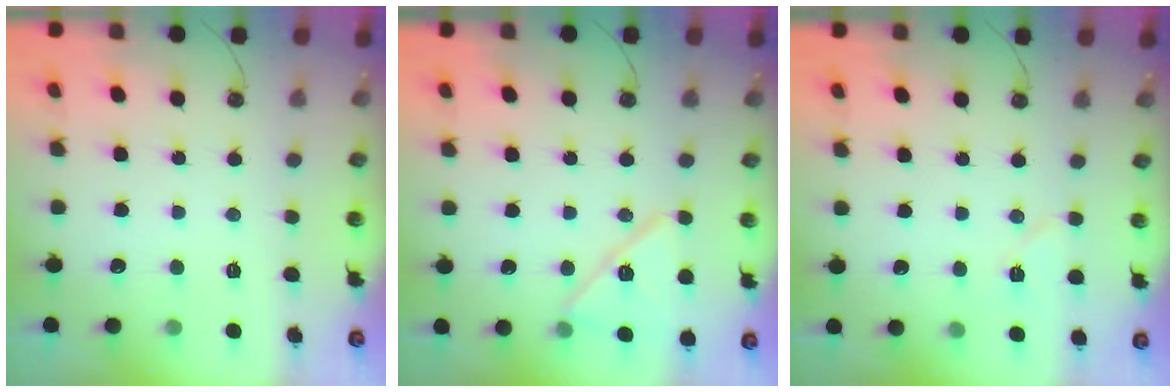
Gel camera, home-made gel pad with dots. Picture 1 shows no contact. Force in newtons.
{"total": 13.1, "press": 13.1, "slide": 0.6}
{"total": 7.4, "press": 6.0, "slide": 4.2}